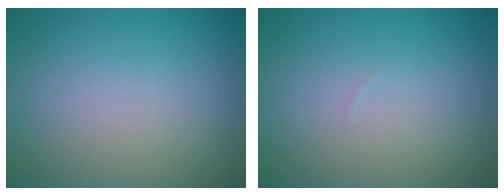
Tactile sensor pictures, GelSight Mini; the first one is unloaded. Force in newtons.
{"total": 0.0}